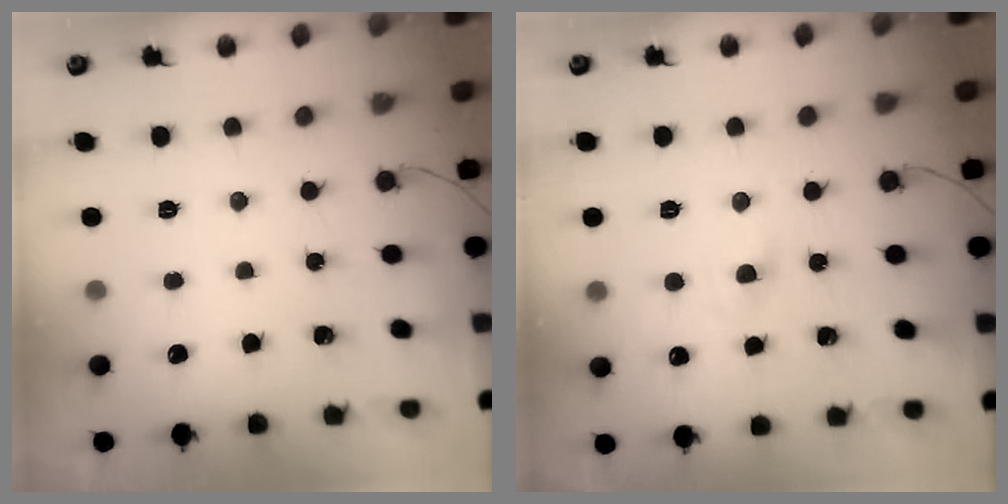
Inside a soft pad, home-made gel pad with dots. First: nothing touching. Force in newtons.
{"total": 2.4, "press": 2.2, "slide": 0.9}